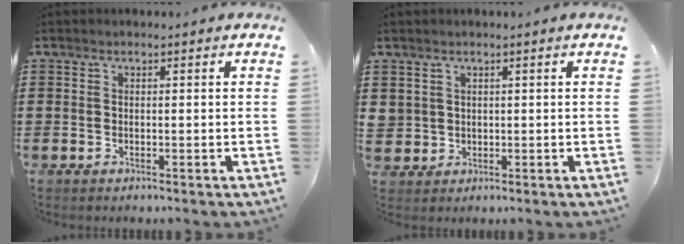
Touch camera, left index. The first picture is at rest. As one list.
[{"total": 1.7, "force": [0.8, 1.5, 0.1], "torque": [-0.010, 0.007, 0.014]}]